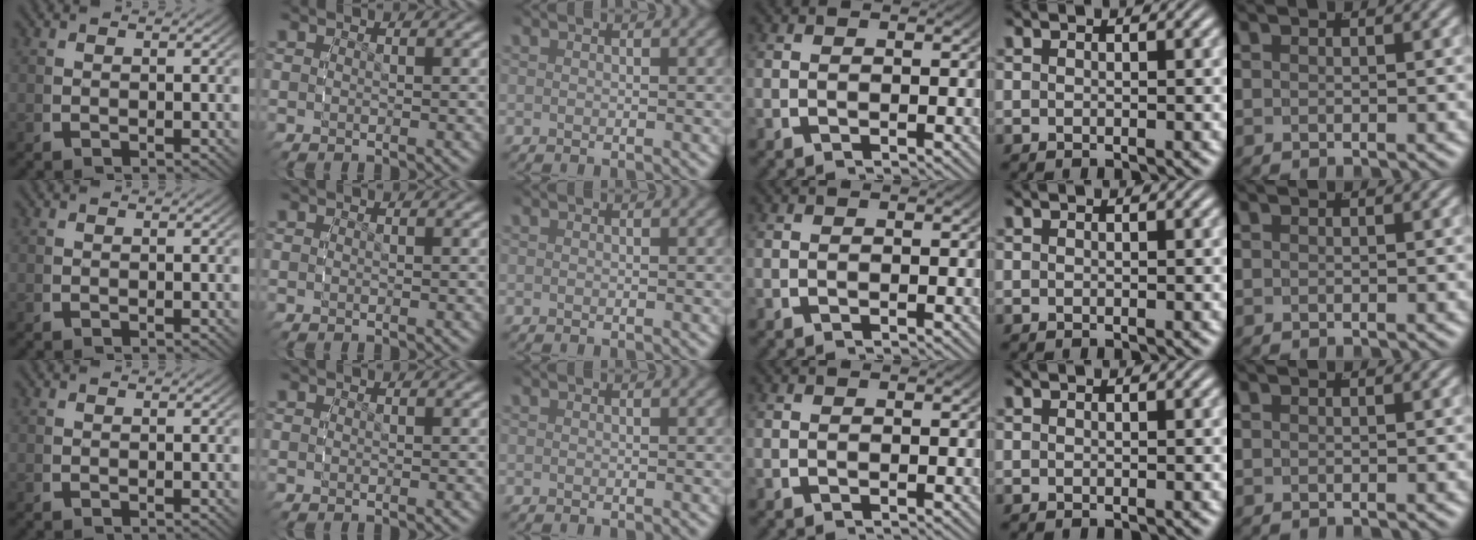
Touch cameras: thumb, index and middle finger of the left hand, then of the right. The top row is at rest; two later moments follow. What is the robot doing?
{"motion": "reach", "object": "backpack"}